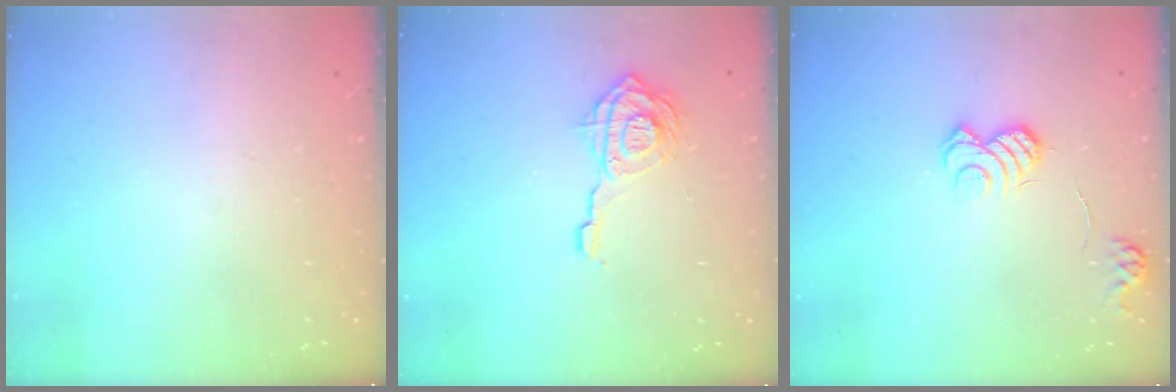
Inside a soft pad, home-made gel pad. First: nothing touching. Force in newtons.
{"total": 11.2, "press": 11.1, "slide": 0.9}
{"total": 9.8, "press": 9.7, "slide": 0.7}